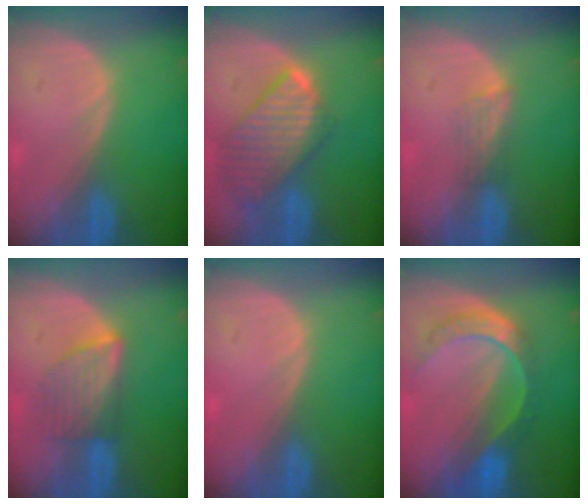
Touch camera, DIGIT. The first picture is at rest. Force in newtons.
{"total": 9.7, "press": 8.4, "slide": 4.9}
{"total": 2.4, "press": 1.9, "slide": 1.5}
{"total": 5.9, "press": 5.7, "slide": 1.3}
{"total": 0.6, "press": 0.1, "slide": 0.6}
{"total": 8.0, "press": 6.7, "slide": 4.4}